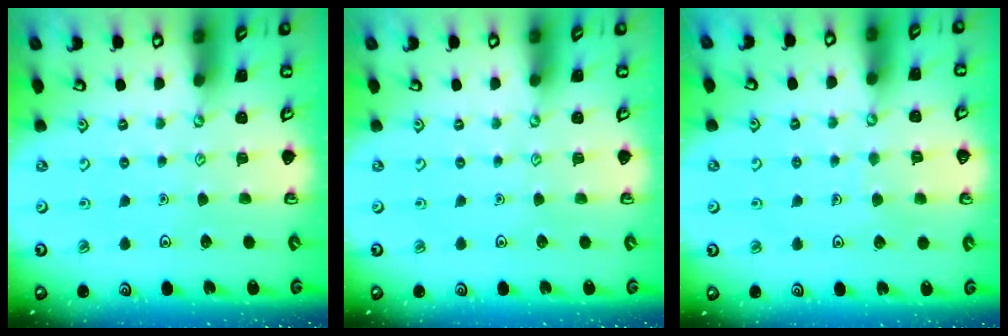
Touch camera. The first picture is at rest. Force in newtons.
{"total": 0.0}
{"total": 2.9, "press": 2.9, "slide": 0.2}